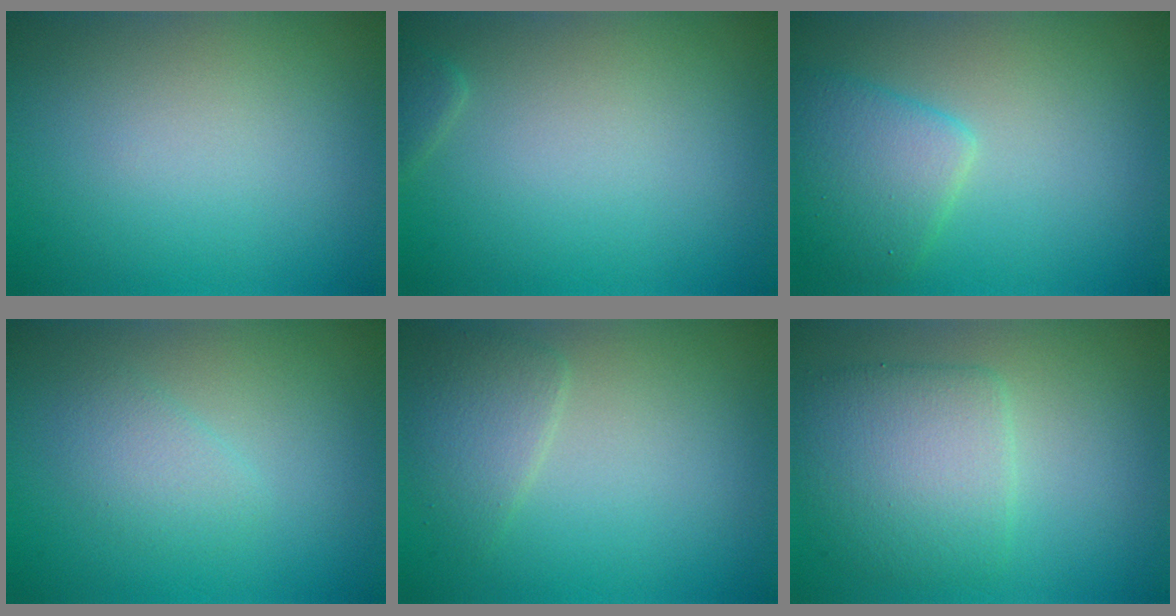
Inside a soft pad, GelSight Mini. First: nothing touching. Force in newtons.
{"total": 0.8, "press": 0.8, "slide": 0.0}
{"total": 3.7, "press": 3.7, "slide": 0.1}
{"total": 1.8, "press": 1.8, "slide": 0.1}
{"total": 2.4, "press": 2.4, "slide": 0.0}
{"total": 4.9, "press": 4.8, "slide": 0.3}